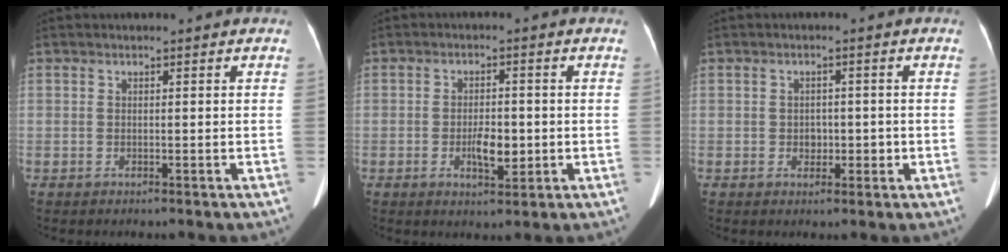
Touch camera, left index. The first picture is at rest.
{"total": 4.4, "force": [-1.2, 1.8, 3.8], "torque": [-0.066, -0.003, -0.014]}
{"total": 2.3, "force": [-0.6, 1.8, 1.3], "torque": [-0.019, 0.004, -0.003]}